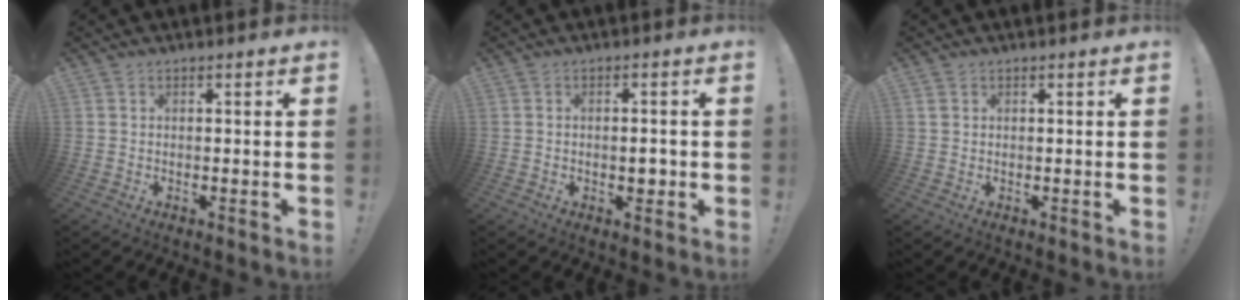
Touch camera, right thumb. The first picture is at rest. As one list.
[{"total": 2.6, "force": [-0.7, 1.7, 1.9], "torque": [-0.014, -0.001, -0.014]}, {"total": 1.2, "force": [0.6, 0.9, 0.6], "torque": [-0.012, 0.004, 0.011]}]